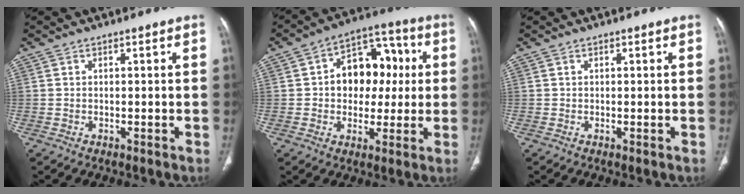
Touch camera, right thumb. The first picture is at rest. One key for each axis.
{"total": 14.1, "fx": 1.3, "fy": 10.3, "fz": 9.6, "tx": -0.085, "ty": 0.027, "tz": 0.012}
{"total": 0.0}